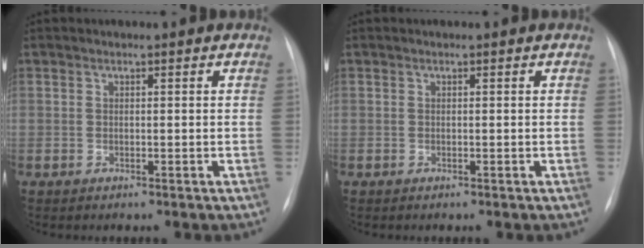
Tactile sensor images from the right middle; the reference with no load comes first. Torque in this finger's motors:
{"motor_torque": [-0.28, -0.05, -0.02, 0.00]}